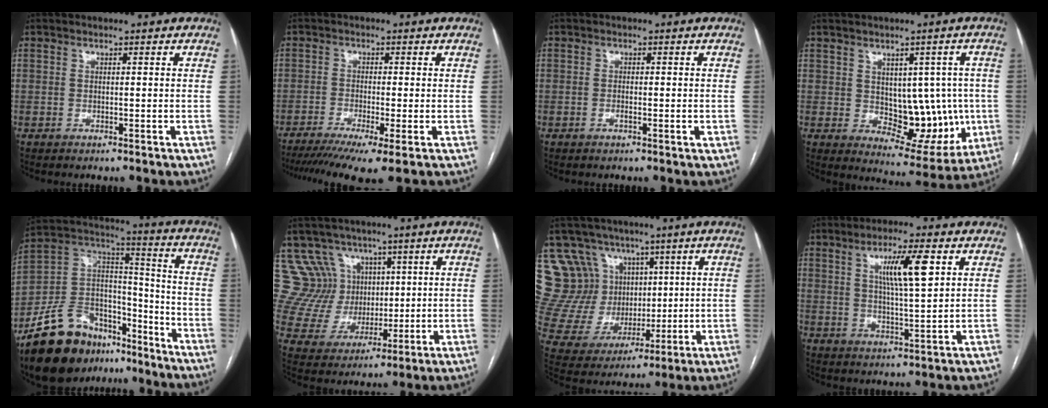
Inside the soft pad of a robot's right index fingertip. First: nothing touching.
{"total": 10.5, "force": [-7.1, 0.6, 7.7], "torque": [-0.121, -0.018, -0.114]}
{"total": 1.8, "force": [-0.5, 0.4, 1.6], "torque": [-0.029, -0.001, -0.008]}
{"total": 11.3, "force": [-0.4, 6.6, 9.2], "torque": [-0.099, 0.010, 0.019]}
{"total": 19.9, "force": [-14.5, 10.2, 9.1], "torque": [-0.179, 0.050, -0.250]}
{"total": 9.8, "force": [5.2, 8.3, 0.7], "torque": [-0.023, 0.044, 0.106]}
{"total": 16.0, "force": [8.2, 13.0, 4.7], "torque": [-0.112, 0.059, 0.179]}
{"total": 8.3, "force": [3.0, 0.7, 7.7], "torque": [-0.134, 0.002, 0.052]}